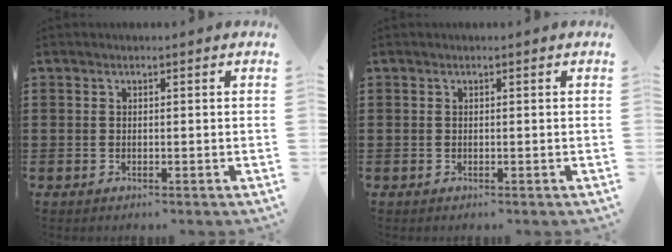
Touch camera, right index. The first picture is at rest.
{"total": 0.0}